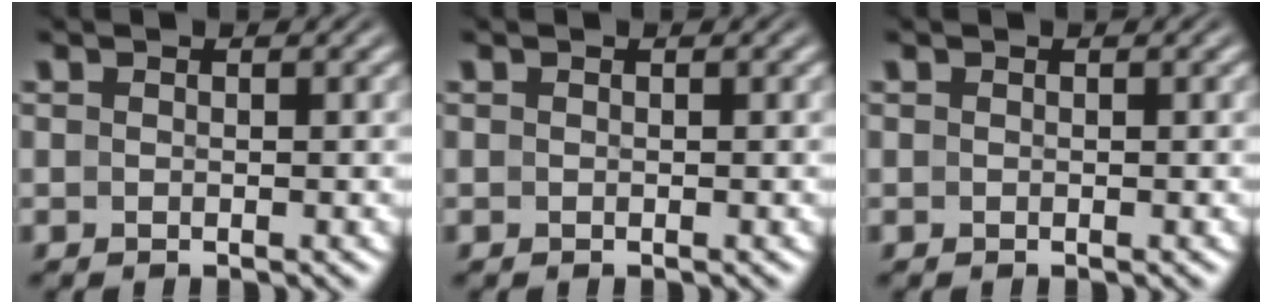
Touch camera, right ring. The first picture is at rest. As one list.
[{"total": 0.0}, {"total": 0.0}]